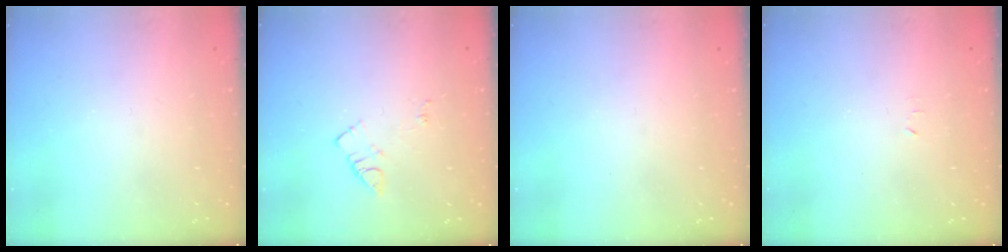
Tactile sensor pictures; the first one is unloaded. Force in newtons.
{"total": 7.2, "press": 7.2, "slide": 0.6}
{"total": 0.0}
{"total": 2.4, "press": 2.4, "slide": 0.4}